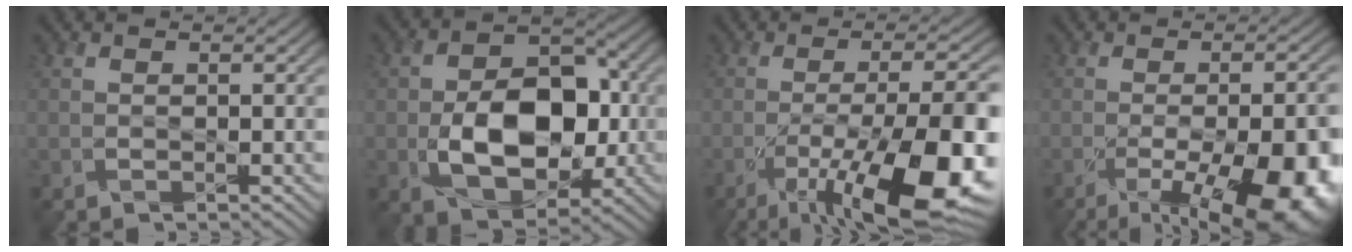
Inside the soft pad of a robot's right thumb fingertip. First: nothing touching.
{"total": 11.8, "force": [-2.1, 7.5, 8.8], "torque": [-0.150, -0.001, -0.032]}
{"total": 17.7, "force": [-7.5, 5.0, 15.2], "torque": [-0.226, -0.003, -0.115]}
{"total": 16.6, "force": [-7.5, 6.5, 13.4], "torque": [-0.166, -0.026, -0.080]}